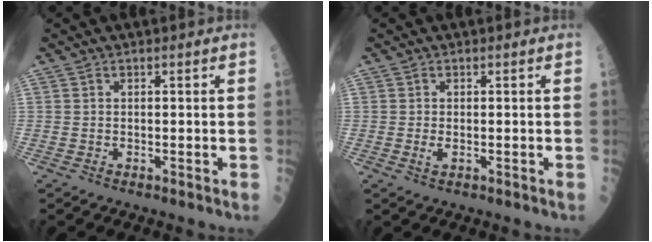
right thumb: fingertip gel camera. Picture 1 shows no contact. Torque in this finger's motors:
{"motor_torque": [-0.09, -0.08, -0.07, -0.03, -0.01]}